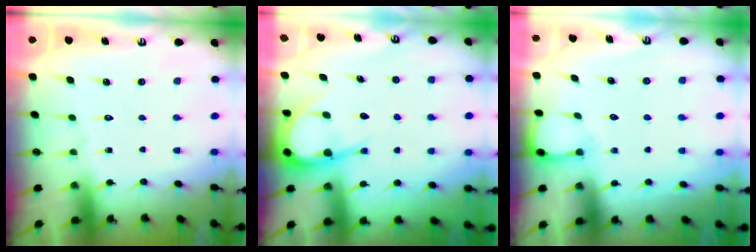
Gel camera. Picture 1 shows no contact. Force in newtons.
{"total": 8.2, "press": 8.2, "slide": 0.8}
{"total": 2.0, "press": 2.0, "slide": 0.3}